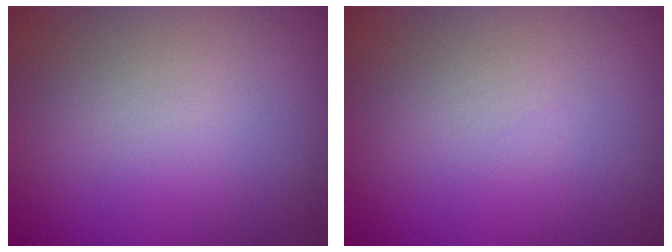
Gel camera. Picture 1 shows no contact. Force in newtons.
{"total": 0.0}